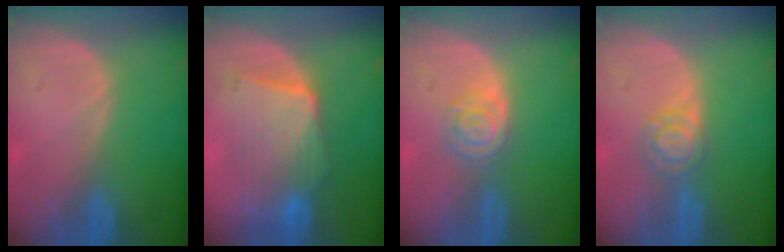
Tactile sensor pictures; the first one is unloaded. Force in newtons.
{"total": 8.2, "press": 8.1, "slide": 1.4}
{"total": 4.1, "press": 3.8, "slide": 1.5}
{"total": 3.8, "press": 3.8, "slide": 0.2}